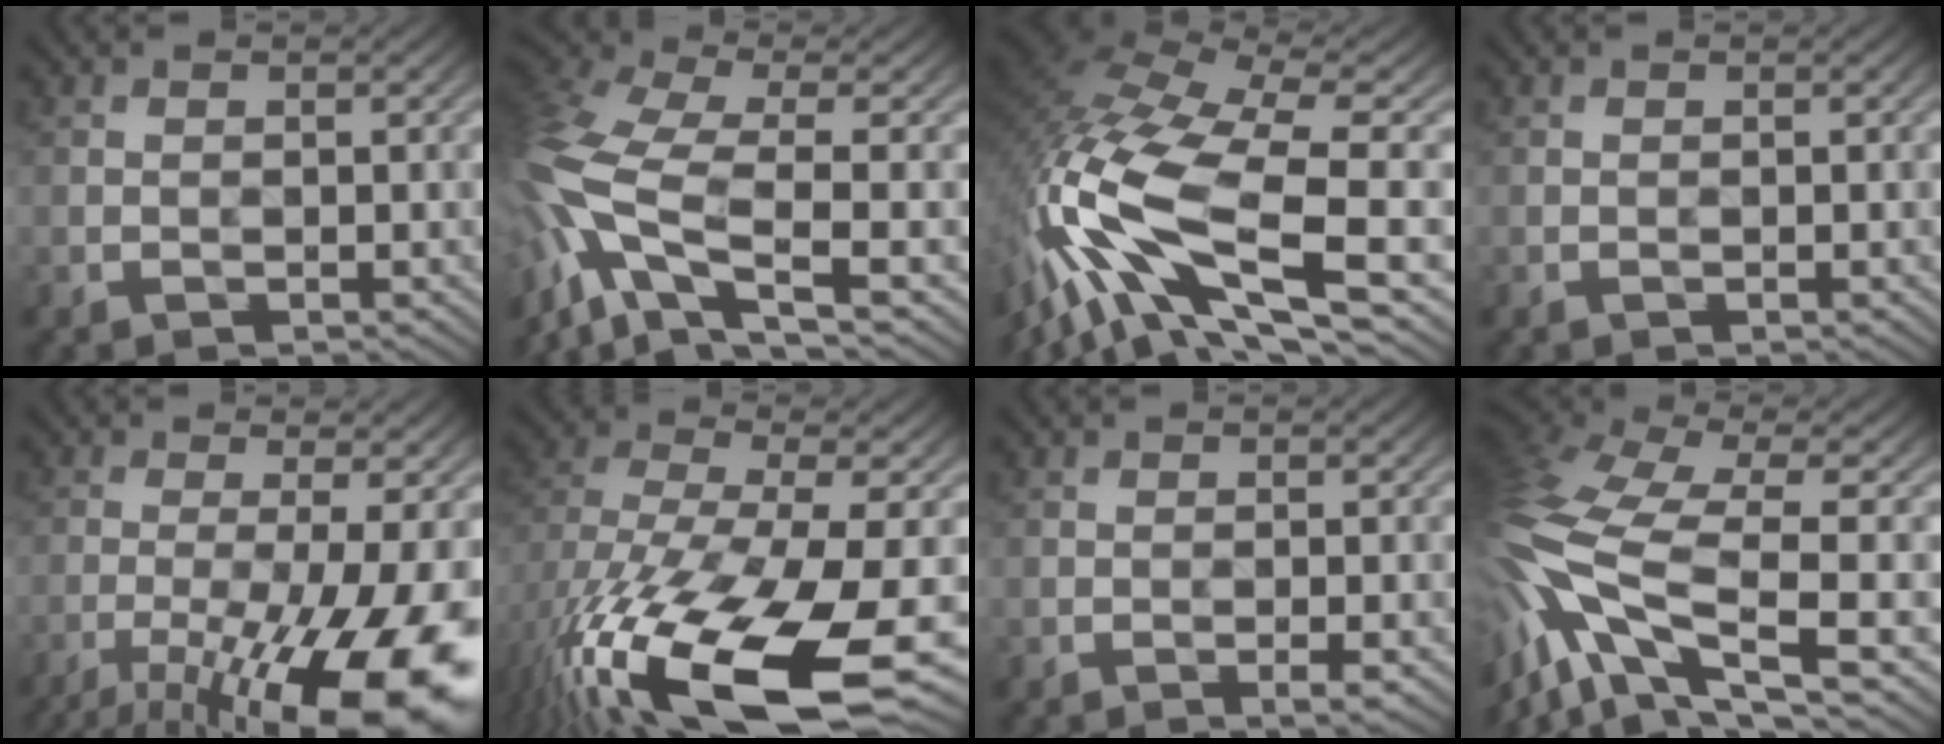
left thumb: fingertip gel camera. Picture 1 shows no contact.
{"total": 12.7, "force": [-3.9, 5.3, 10.9], "torque": [-0.278, -0.006, -0.080]}
{"total": 17.0, "force": [-5.2, 7.3, 14.4], "torque": [-0.334, -0.016, -0.097]}
{"total": 0.0}
{"total": 15.5, "force": [-7.5, 4.2, 12.8], "torque": [-0.204, -0.010, -0.106]}
{"total": 18.1, "force": [-7.9, 7.7, 14.4], "torque": [-0.314, -0.048, -0.126]}
{"total": 0.9, "force": [-0.5, 0.0, 0.8], "torque": [-0.018, -0.001, -0.008]}
{"total": 15.0, "force": [-3.7, 5.7, 13.4], "torque": [-0.336, -0.003, -0.063]}